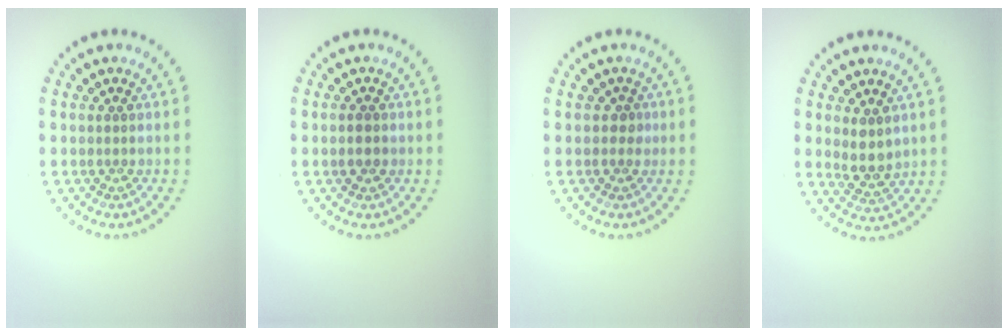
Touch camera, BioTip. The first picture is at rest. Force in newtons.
{"total": 1.4, "press": 1.4, "slide": 0.3}
{"total": 1.0, "press": 0.8, "slide": 0.6}
{"total": 2.4, "press": 2.0, "slide": 1.3}